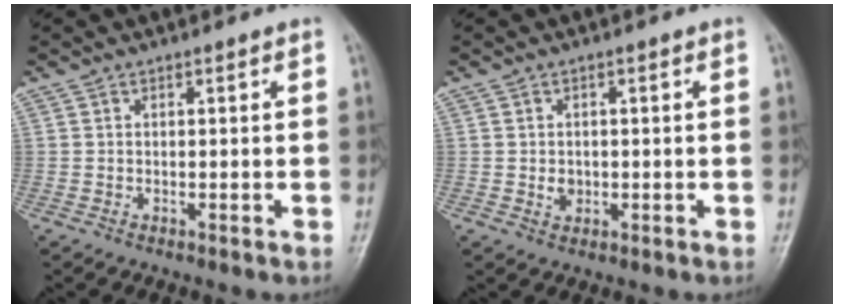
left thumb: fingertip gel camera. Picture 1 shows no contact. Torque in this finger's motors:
{"motor_torque": [-0.06, 0.04, 0.03, 0.02, 0.00]}